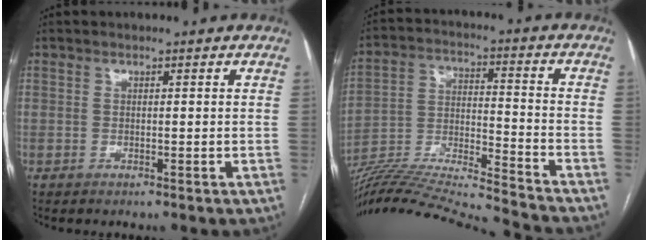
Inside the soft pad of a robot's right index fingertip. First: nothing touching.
{"total": 23.3, "force": [-21.8, -1.1, 8.0], "torque": [-0.173, -0.026, -0.353]}